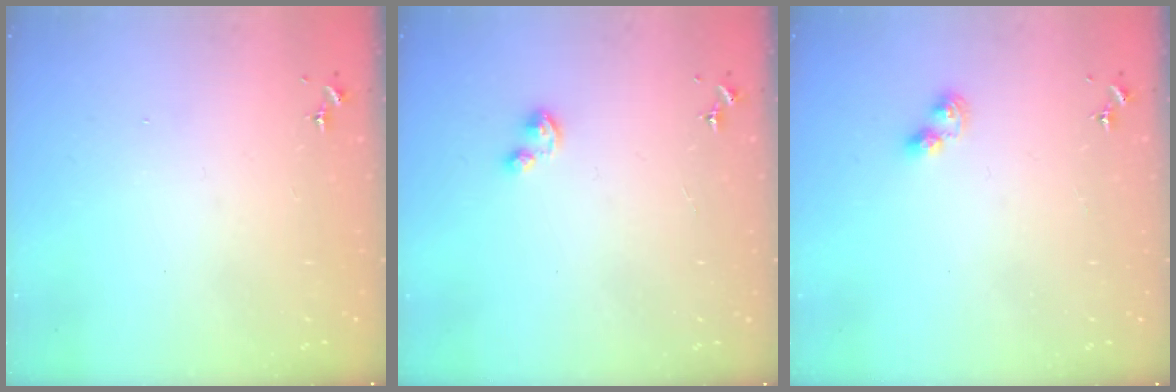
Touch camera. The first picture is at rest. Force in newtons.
{"total": 1.9, "press": 1.9, "slide": 0.3}
{"total": 5.4, "press": 5.3, "slide": 0.6}